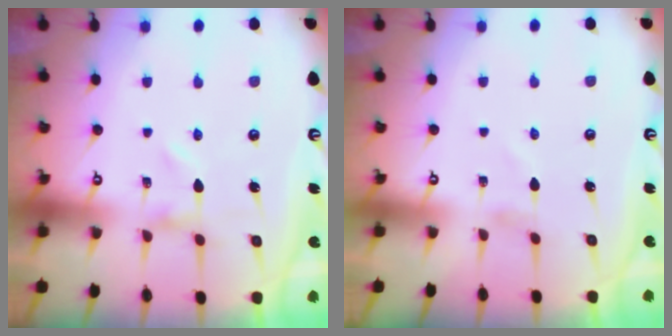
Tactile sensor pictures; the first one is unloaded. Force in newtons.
{"total": 1.3, "press": 1.3, "slide": 0.1}